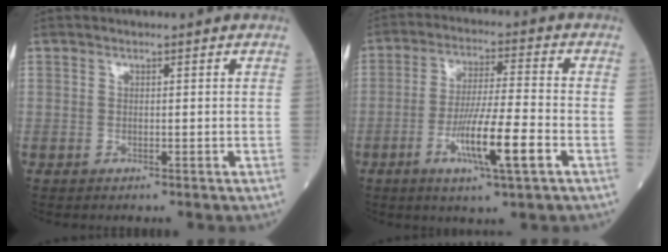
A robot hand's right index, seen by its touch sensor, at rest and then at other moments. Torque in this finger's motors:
{"motor_torque": [1.63, -0.50, 0.77, 0.21]}